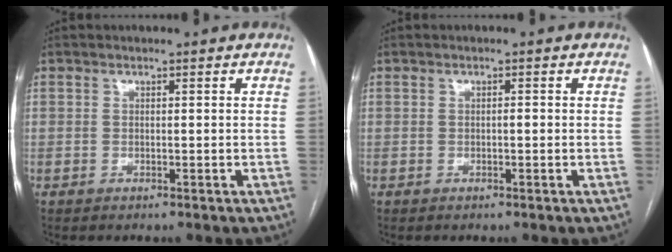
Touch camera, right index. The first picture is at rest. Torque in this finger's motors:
{"motor_torque": [0.29, 0.06, 0.04, 0.02]}